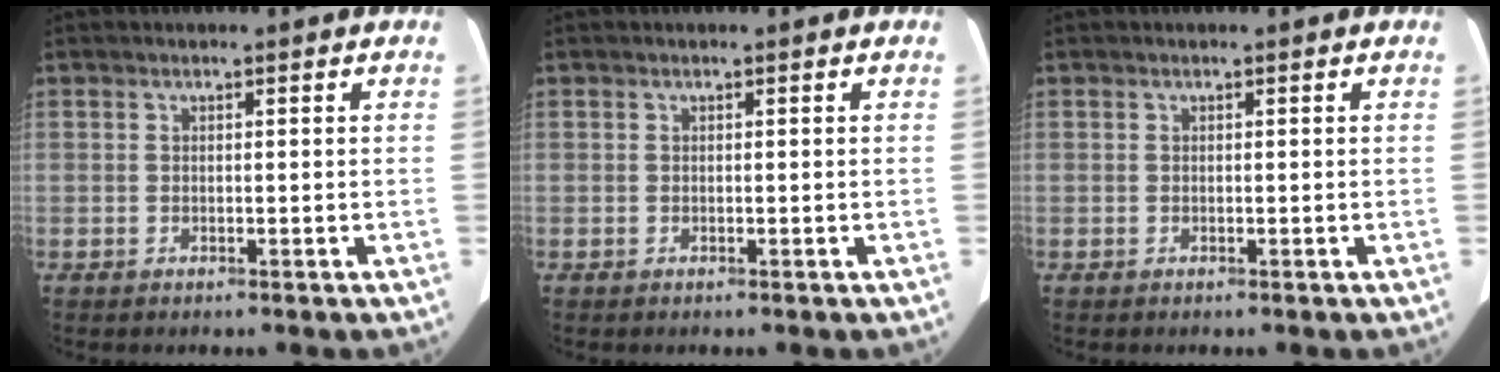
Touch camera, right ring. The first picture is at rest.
{"total": 0.0}
{"total": 0.0}